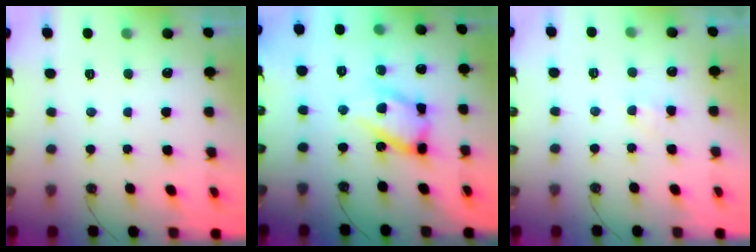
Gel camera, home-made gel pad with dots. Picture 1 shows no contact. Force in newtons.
{"total": 16.1, "press": 16.0, "slide": 1.4}
{"total": 4.9, "press": 4.8, "slide": 0.7}